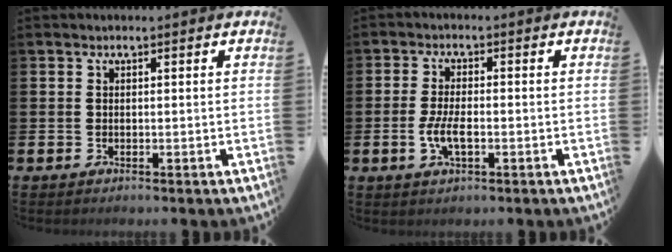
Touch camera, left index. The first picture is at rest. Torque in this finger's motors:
{"motor_torque": [1.18, 0.24, 0.54, 0.21]}